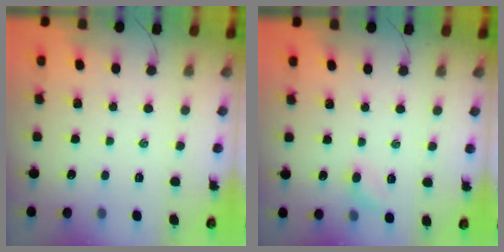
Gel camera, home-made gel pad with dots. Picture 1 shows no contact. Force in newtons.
{"total": 6.9, "press": 6.7, "slide": 1.6}